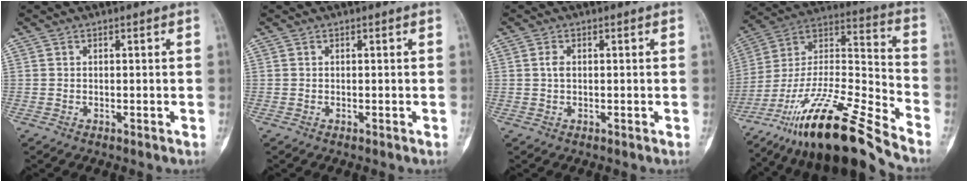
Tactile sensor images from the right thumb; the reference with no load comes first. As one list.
[{"total": 0.0}, {"total": 1.5, "force": [0.3, 0.9, 1.2], "torque": [-0.022, 0.002, 0.005]}, {"total": 24.2, "force": [-17.9, 3.9, 15.8], "torque": [-0.303, 0.064, -0.324]}]